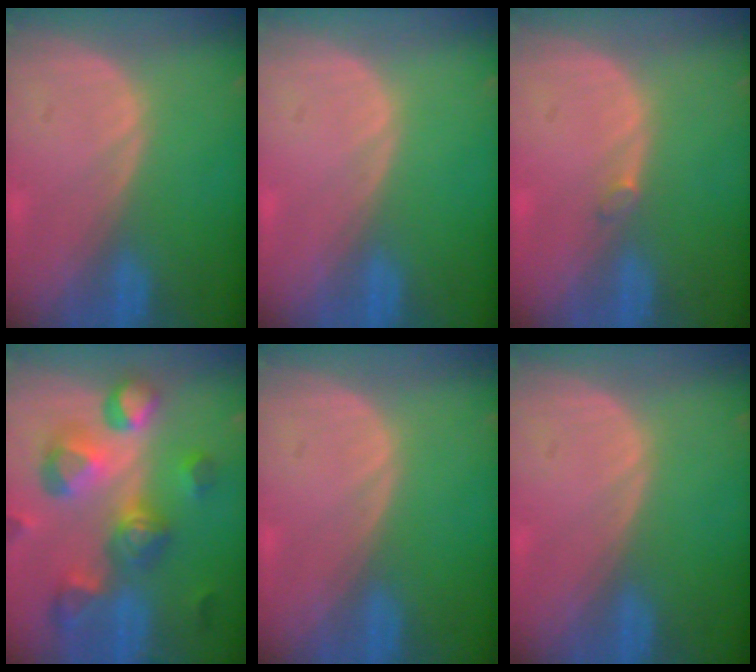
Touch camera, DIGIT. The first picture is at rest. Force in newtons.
{"total": 0.0}
{"total": 0.8, "press": 0.8, "slide": 0.2}
{"total": 11.2, "press": 10.1, "slide": 5.0}
{"total": 0.0}
{"total": 0.0}